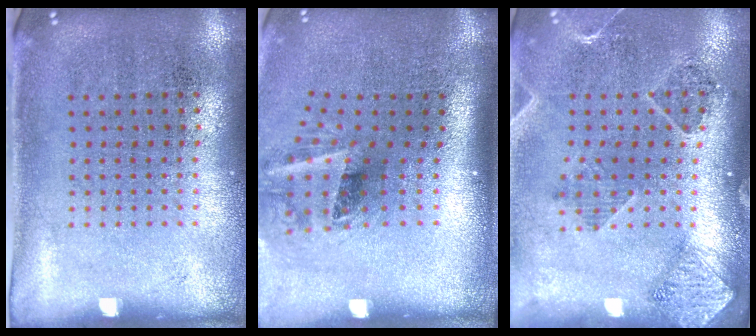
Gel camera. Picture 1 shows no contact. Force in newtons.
{"total": 2.0, "press": 1.2, "slide": 1.6}
{"total": 1.5, "press": 1.5, "slide": 0.3}